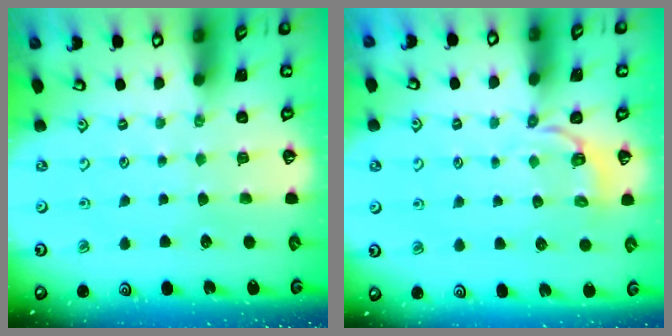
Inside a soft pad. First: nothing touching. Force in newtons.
{"total": 3.2, "press": 2.1, "slide": 2.4}